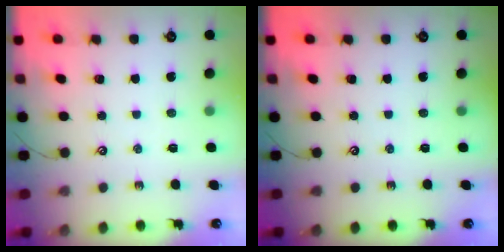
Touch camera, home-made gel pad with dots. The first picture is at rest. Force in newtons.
{"total": 0.0}